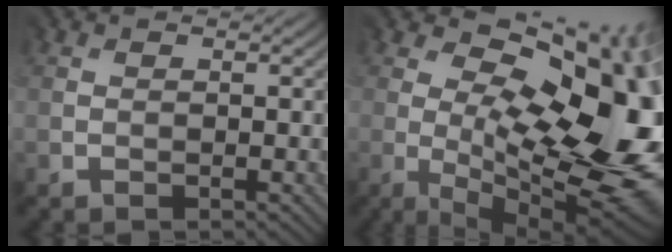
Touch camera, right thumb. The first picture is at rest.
{"total": 18.5, "force": [0.1, 8.8, 16.3], "torque": [-0.204, -0.015, 0.013]}